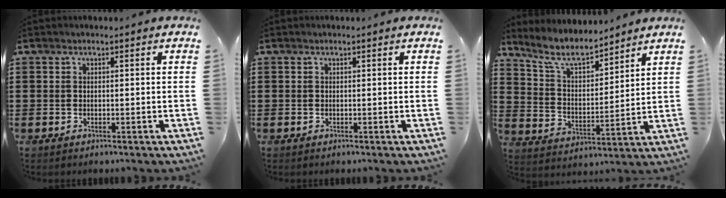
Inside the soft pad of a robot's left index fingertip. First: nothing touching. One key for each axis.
{"total": 0.0}
{"total": 8.1, "fx": 7.0, "fy": 1.8, "fz": 3.6, "tx": -0.097, "ty": -0.031, "tz": 0.125}